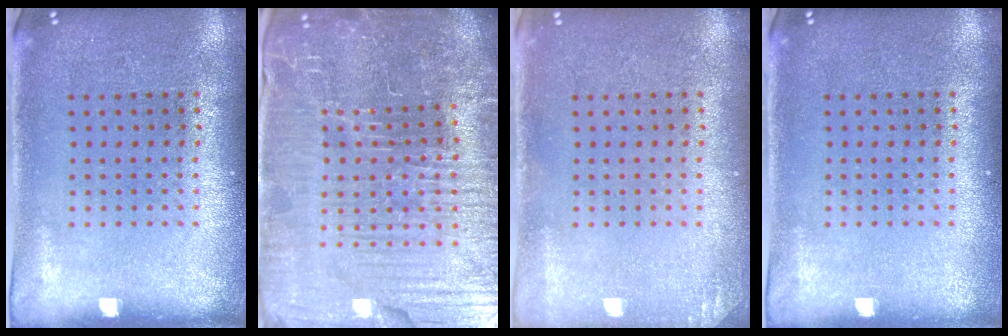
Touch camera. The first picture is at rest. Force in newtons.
{"total": 7.2, "press": 6.3, "slide": 3.4}
{"total": 1.0, "press": 1.0, "slide": 0.1}
{"total": 0.0}